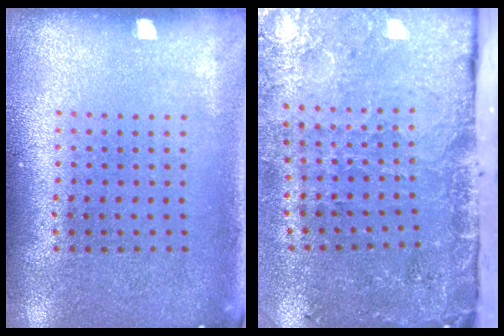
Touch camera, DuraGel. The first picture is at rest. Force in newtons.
{"total": 4.9, "press": 3.6, "slide": 3.3}